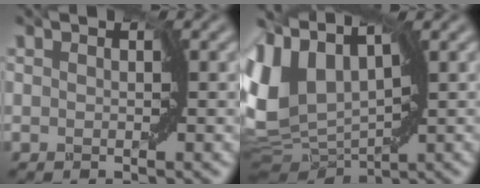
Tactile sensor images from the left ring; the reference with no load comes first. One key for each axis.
{"total": 6.7, "fx": 3.1, "fy": 3.9, "fz": 4.4, "tx": -0.130, "ty": 0.006, "tz": 0.069}